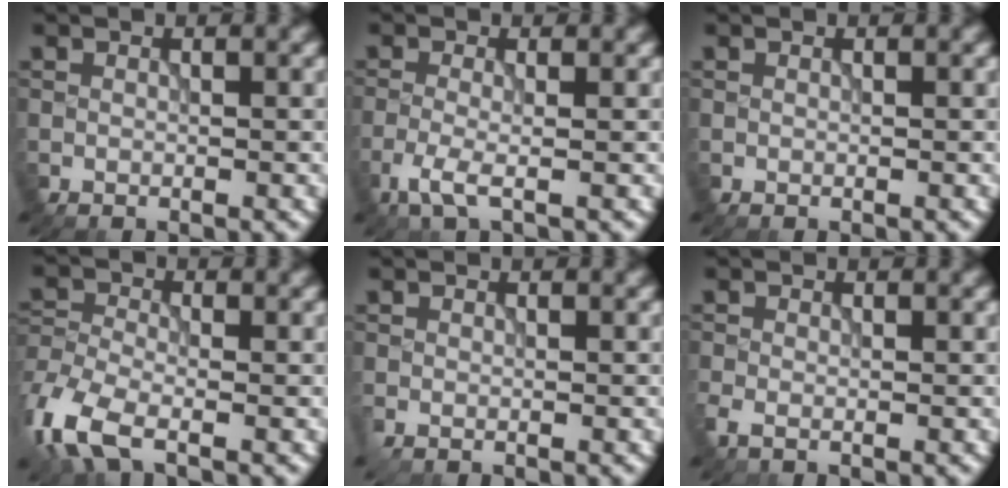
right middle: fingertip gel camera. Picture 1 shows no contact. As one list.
[{"total": 2.5, "force": [-1.4, 0.6, 2.0], "torque": [-0.047, -0.003, -0.034]}, {"total": 0.0}, {"total": 6.2, "force": [-3.6, 3.0, 4.1], "torque": [-0.104, -0.012, -0.087]}, {"total": 0.7, "force": [-0.3, 0.2, 0.6], "torque": [-0.015, -0.005, -0.007]}, {"total": 1.2, "force": [-0.7, 0.6, 0.8], "torque": [-0.023, -0.006, -0.016]}]